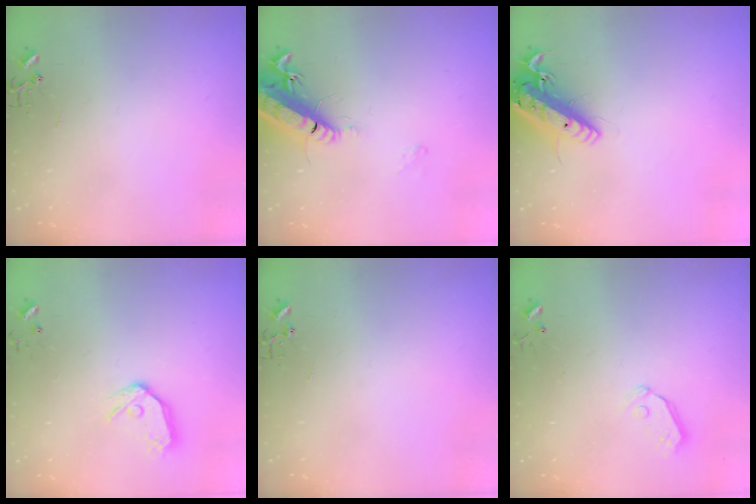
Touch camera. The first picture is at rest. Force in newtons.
{"total": 17.2, "press": 16.5, "slide": 4.6}
{"total": 17.6, "press": 17.2, "slide": 3.6}
{"total": 11.3, "press": 11.2, "slide": 1.4}
{"total": 0.0}
{"total": 5.8, "press": 5.8, "slide": 0.5}